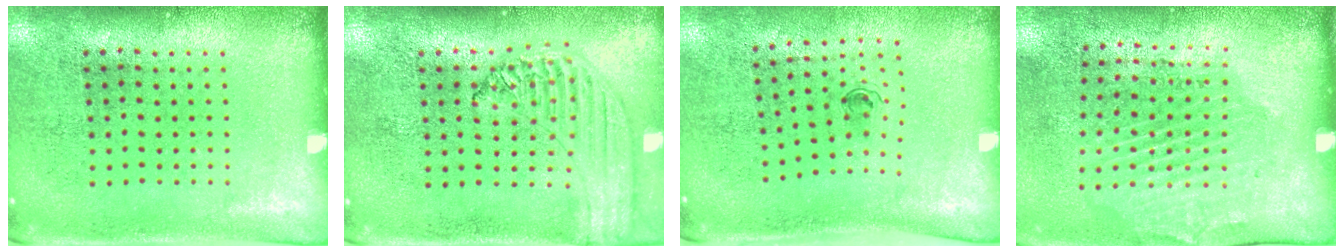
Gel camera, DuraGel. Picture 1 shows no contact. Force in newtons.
{"total": 1.3, "press": 1.2, "slide": 0.2}
{"total": 0.6, "press": 0.3, "slide": 0.5}
{"total": 2.0, "press": 1.2, "slide": 1.6}